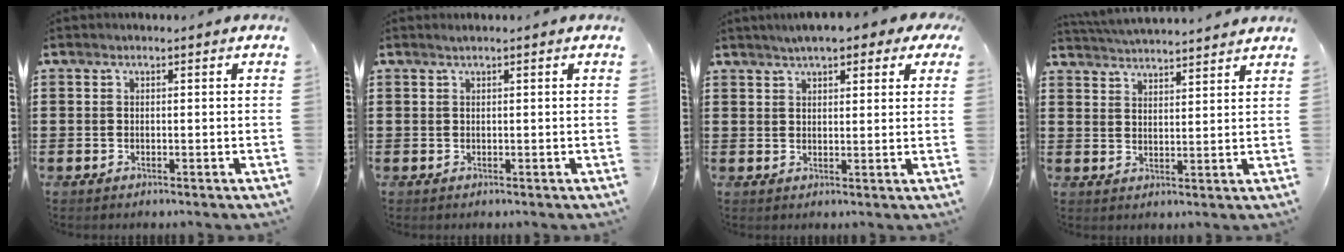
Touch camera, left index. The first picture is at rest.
{"total": 0.5, "force": [0.4, -0.1, 0.4], "torque": [-0.005, -0.002, 0.007]}
{"total": 4.9, "force": [3.9, 1.2, 2.6], "torque": [-0.054, 0.000, 0.069]}
{"total": 3.8, "force": [3.8, -0.2, 0.0], "torque": [-0.014, -0.020, 0.067]}